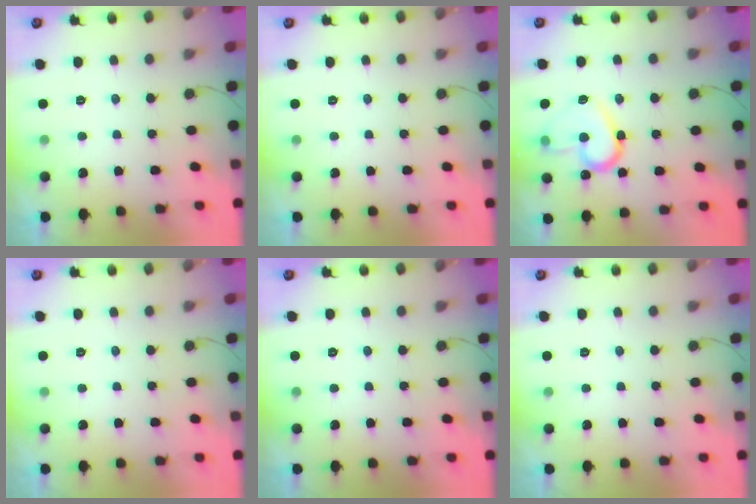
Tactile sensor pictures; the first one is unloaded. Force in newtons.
{"total": 0.0}
{"total": 15.0, "press": 14.9, "slide": 1.4}
{"total": 0.0}
{"total": 0.0}
{"total": 0.0}